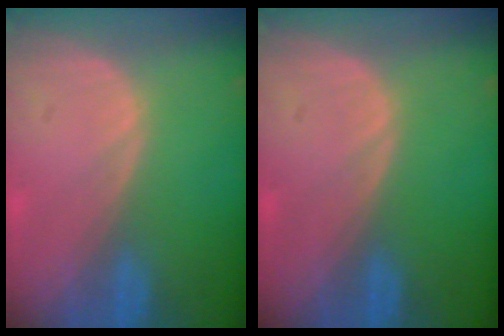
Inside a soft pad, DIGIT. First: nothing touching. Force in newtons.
{"total": 0.0}